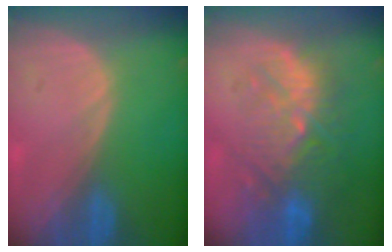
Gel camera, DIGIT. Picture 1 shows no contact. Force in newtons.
{"total": 11.0, "press": 9.8, "slide": 5.0}